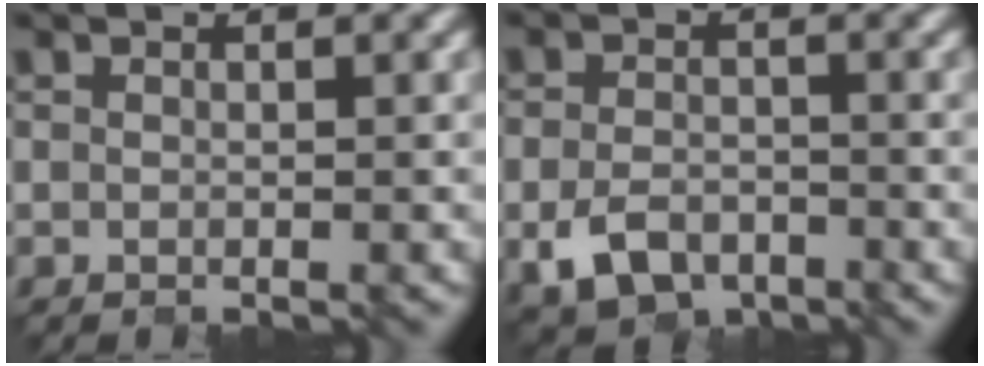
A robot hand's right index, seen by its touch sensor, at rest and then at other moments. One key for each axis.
{"total": 4.0, "fx": -2.0, "fy": 2.7, "fz": 2.2, "tx": -0.047, "ty": -0.009, "tz": -0.040}